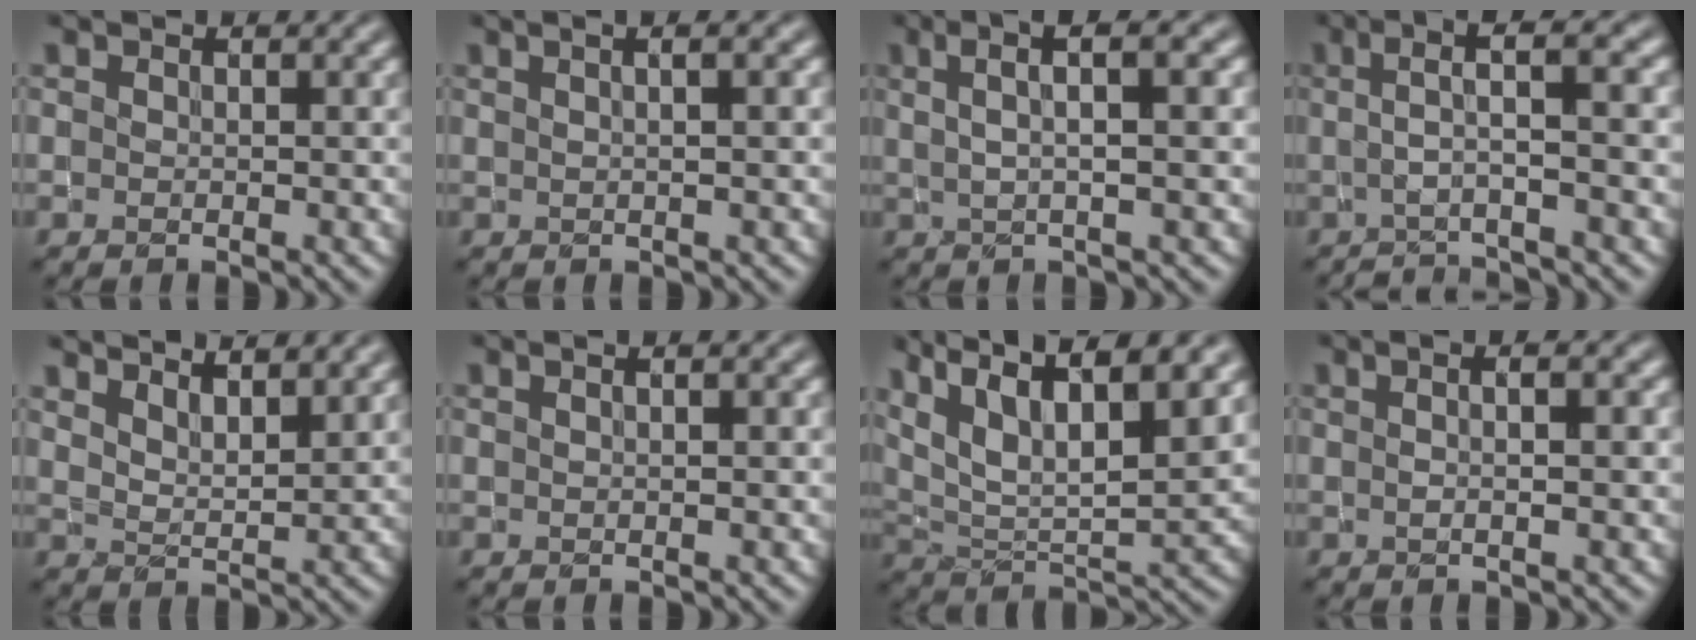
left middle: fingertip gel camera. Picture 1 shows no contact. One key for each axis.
{"total": 5.1, "fx": 2.0, "fy": 2.4, "fz": 4.1, "tx": -0.017, "ty": 0.030, "tz": -0.008}
{"total": 4.9, "fx": 1.6, "fy": 1.0, "fz": 4.5, "tx": -0.069, "ty": 0.010, "tz": 0.024}
{"total": 4.0, "fx": 0.2, "fy": 0.5, "fz": 4.0, "tx": -0.059, "ty": 0.005, "tz": -0.006}
{"total": 5.8, "fx": 4.9, "fy": 1.7, "fz": 2.8, "tx": -0.025, "ty": 0.021, "tz": 0.051}
{"total": 2.4, "fx": 1.0, "fy": 0.9, "fz": 2.0, "tx": -0.014, "ty": 0.003, "tz": -0.002}
{"total": 12.8, "fx": 7.6, "fy": 4.6, "fz": 9.2, "tx": -0.182, "ty": 0.023, "tz": 0.105}
{"total": 4.2, "fx": 1.2, "fy": 1.6, "fz": 3.6, "tx": -0.030, "ty": 0.010, "tz": -0.005}